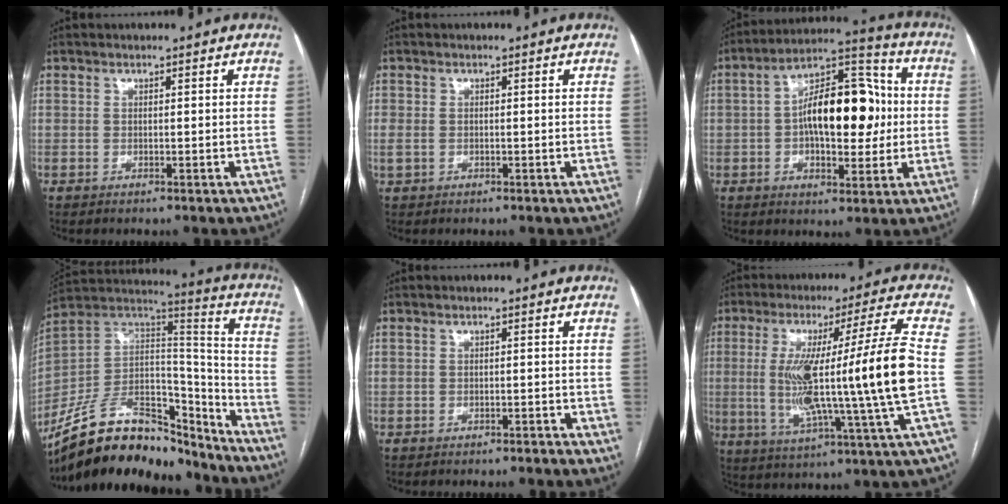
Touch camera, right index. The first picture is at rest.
{"total": 1.9, "force": [-0.4, 1.4, 1.3], "torque": [-0.042, 0.009, -0.001]}
{"total": 15.4, "force": [0.3, 6.6, 13.9], "torque": [-0.228, 0.032, 0.004]}
{"total": 24.8, "force": [-19.6, 9.9, 11.5], "torque": [-0.217, 0.032, -0.330]}
{"total": 1.6, "force": [-1.2, 0.5, 0.9], "torque": [-0.011, 0.001, -0.016]}
{"total": 19.3, "force": [-0.7, -1.4, 19.3], "torque": [-0.336, -0.001, -0.022]}